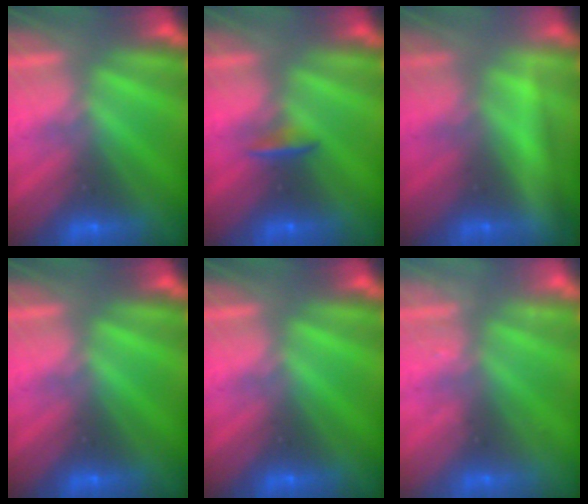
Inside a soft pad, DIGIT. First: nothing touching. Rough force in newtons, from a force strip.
{"total": 1.5}
{"total": 2.3}
{"total": 0.0}
{"total": 0.0}
{"total": 2.2}